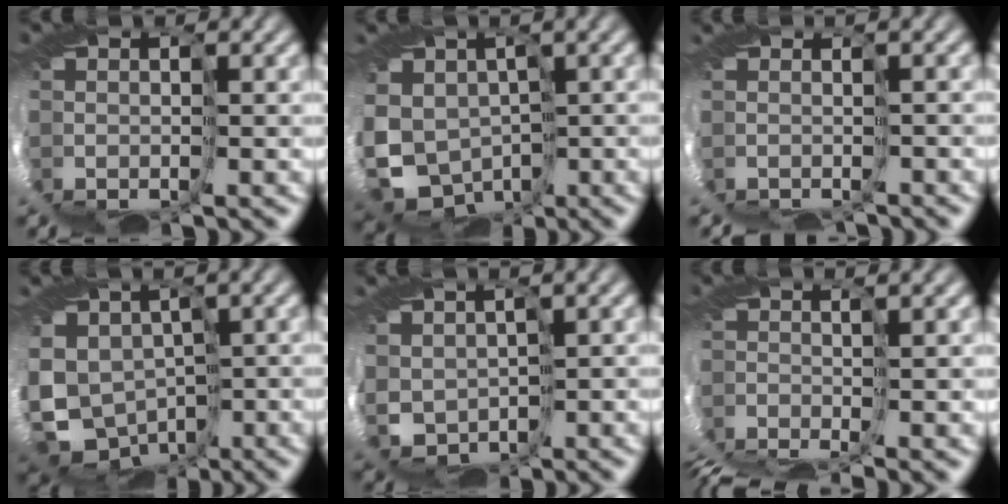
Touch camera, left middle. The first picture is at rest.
{"total": 5.1, "force": [-0.4, 5.0, 1.0], "torque": [-0.072, -0.047, -0.018]}
{"total": 4.3, "force": [-2.0, -2.5, -2.8], "torque": [0.056, -0.006, -0.012]}
{"total": 4.5, "force": [-0.3, 4.4, 0.7], "torque": [-0.058, -0.034, -0.012]}
{"total": 1.8, "force": [1.4, 0.8, -0.8], "torque": [-0.028, -0.026, 0.024]}
{"total": 5.9, "force": [-5.5, -1.9, -1.1], "torque": [-0.009, -0.024, -0.053]}